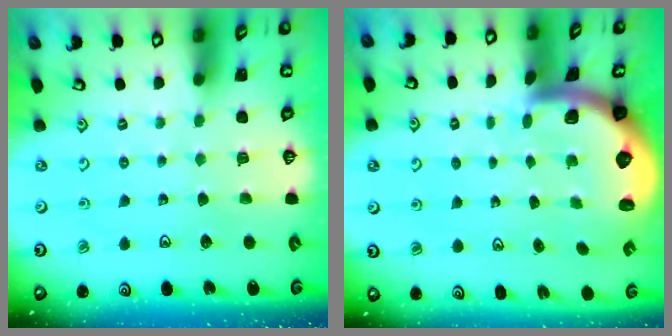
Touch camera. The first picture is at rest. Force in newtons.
{"total": 1.9, "press": 1.9, "slide": 0.2}